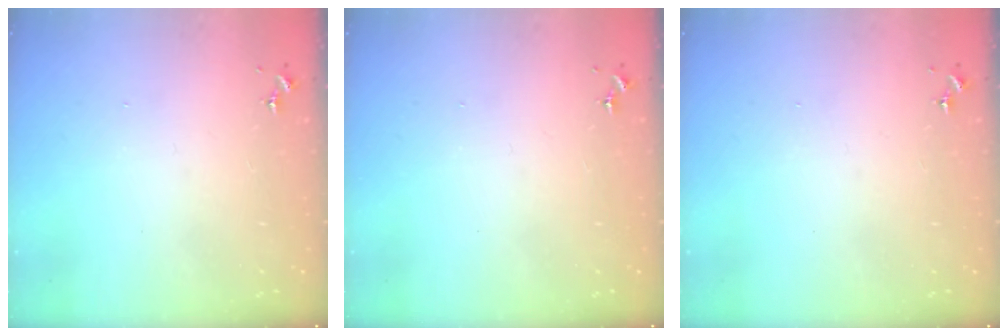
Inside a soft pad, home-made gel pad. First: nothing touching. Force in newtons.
{"total": 0.0}
{"total": 0.0}